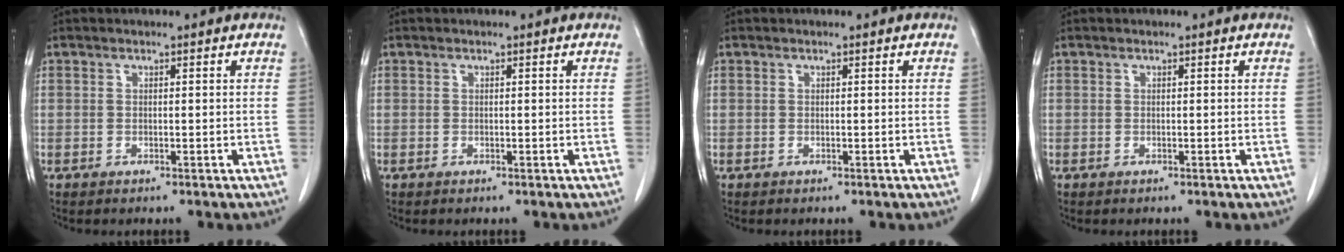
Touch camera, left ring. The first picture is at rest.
{"total": 0.0}
{"total": 0.0}
{"total": 0.0}